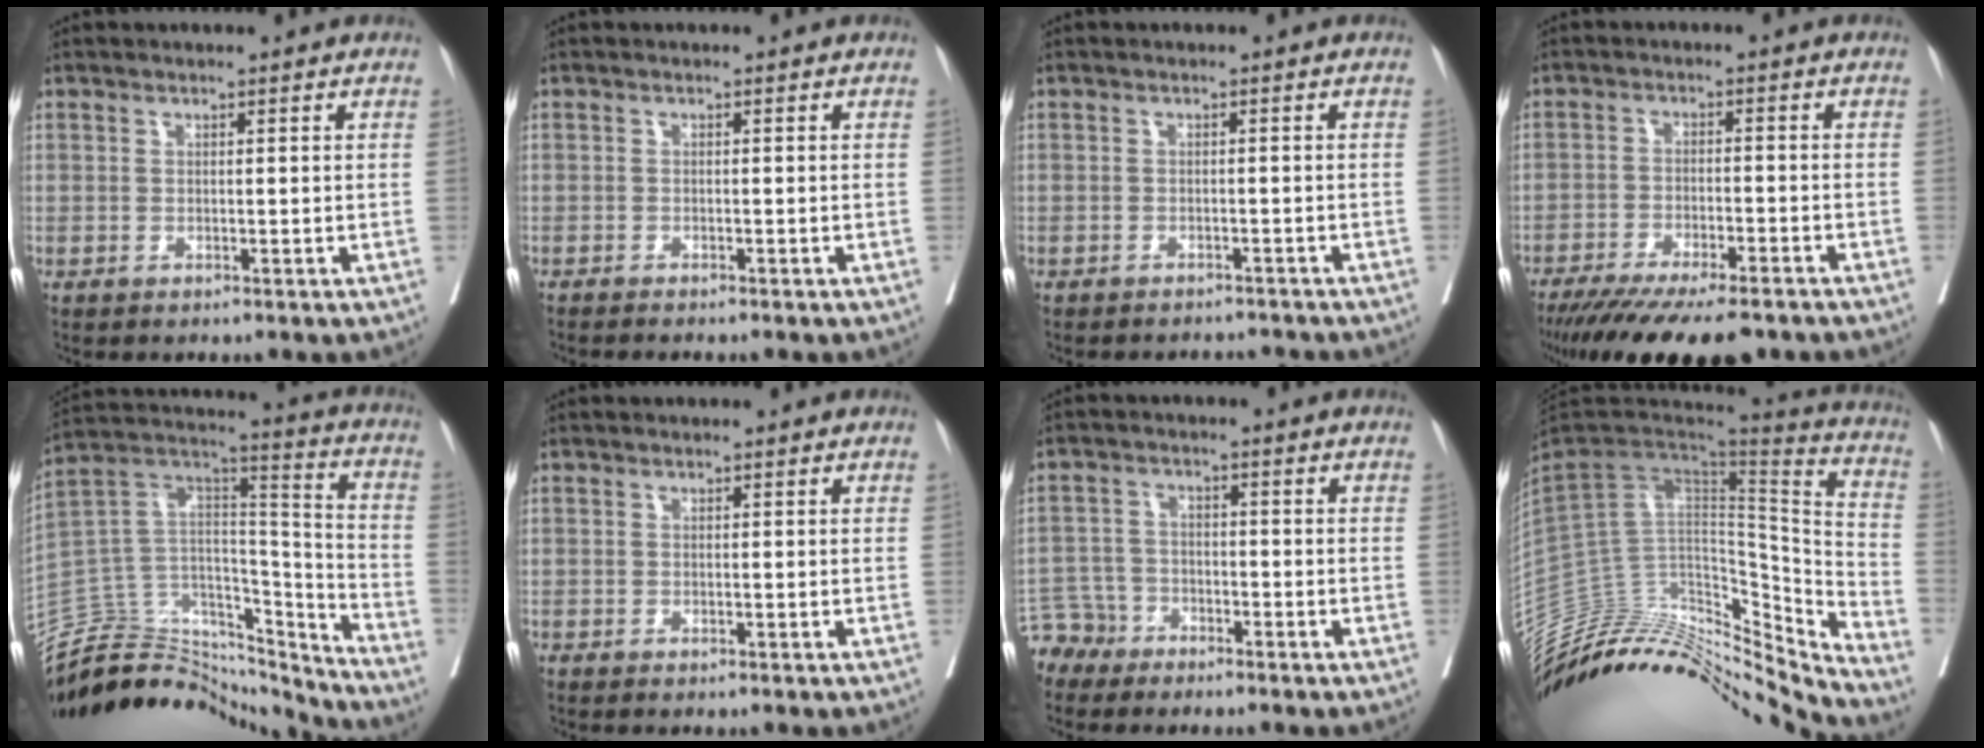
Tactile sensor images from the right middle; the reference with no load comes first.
{"total": 2.2, "force": [-1.9, 0.0, 0.9], "torque": [-0.018, -0.004, -0.027]}
{"total": 4.4, "force": [-4.3, 0.8, 0.1], "torque": [0.001, -0.004, -0.054]}
{"total": 16.1, "force": [-13.1, 2.9, 8.9], "torque": [-0.137, -0.032, -0.197]}
{"total": 23.2, "force": [-21.7, 6.8, 4.5], "torque": [-0.101, 0.062, -0.348]}
{"total": 0.9, "force": [-0.8, 0.0, 0.3], "torque": [-0.007, -0.002, -0.014]}
{"total": 4.5, "force": [-3.9, 2.2, -0.8], "torque": [0.014, 0.000, -0.080]}
{"total": 27.9, "force": [-26.0, 7.1, 7.2], "torque": [-0.108, 0.036, -0.388]}